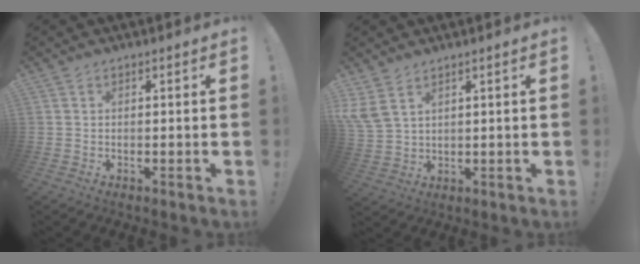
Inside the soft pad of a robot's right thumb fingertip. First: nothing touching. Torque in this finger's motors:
{"motor_torque": [0.81, 0.92, 0.51, 0.09, 0.09]}